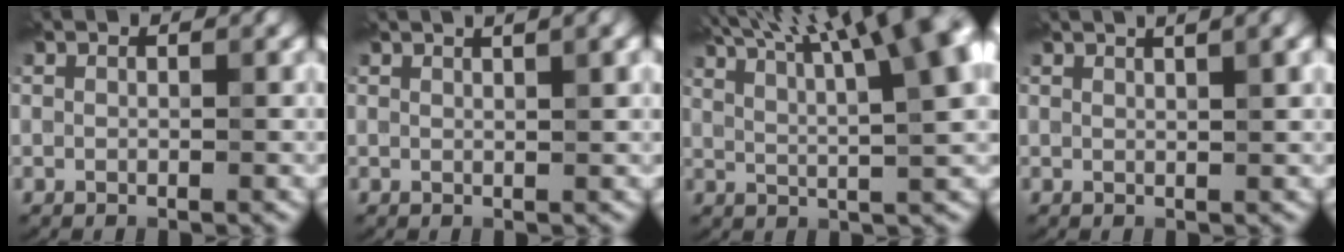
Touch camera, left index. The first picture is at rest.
{"total": 3.1, "force": [1.8, 0.8, 2.4], "torque": [-0.017, 0.006, 0.019]}
{"total": 16.5, "force": [9.0, 5.5, 12.7], "torque": [-0.163, 0.062, 0.105]}
{"total": 3.9, "force": [2.2, 1.0, 3.0], "torque": [-0.023, 0.014, 0.022]}